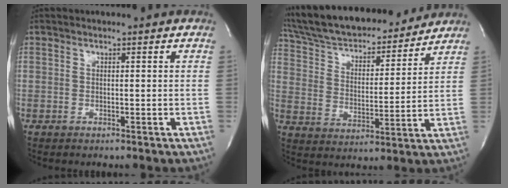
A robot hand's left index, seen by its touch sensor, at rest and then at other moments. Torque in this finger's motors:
{"motor_torque": [0.38, -0.22, 0.24, 0.13]}